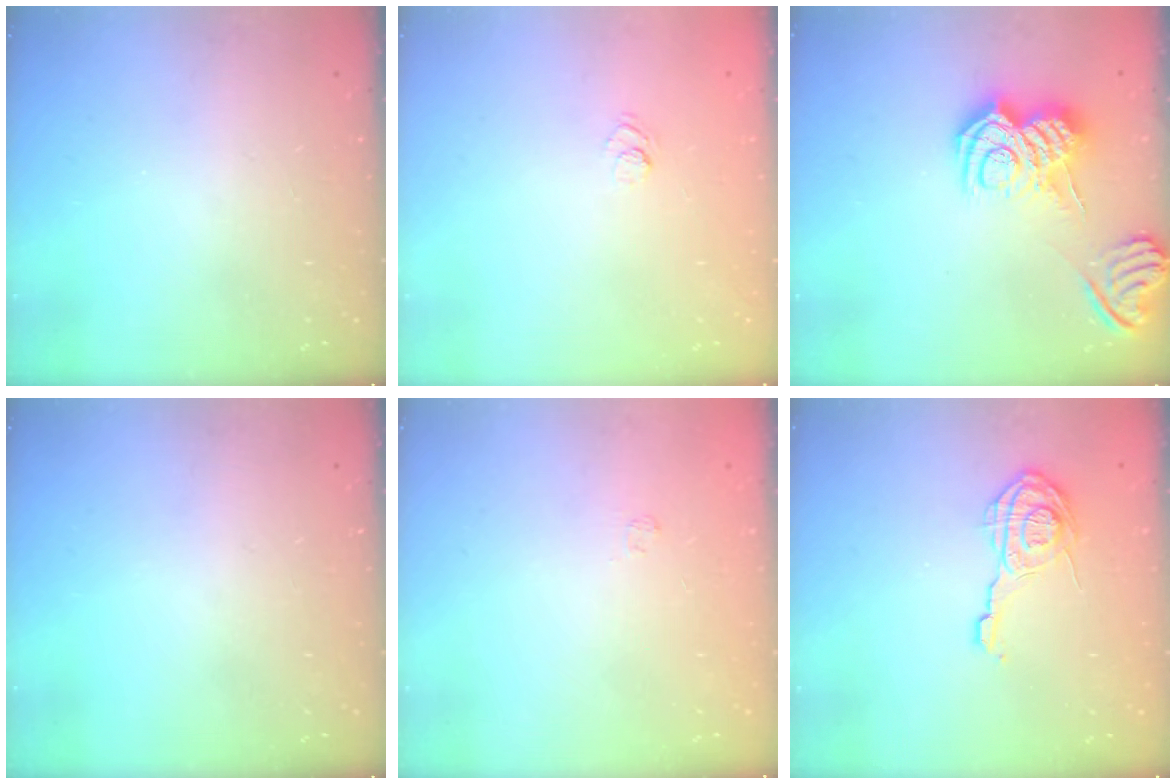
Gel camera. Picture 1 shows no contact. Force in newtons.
{"total": 3.6, "press": 3.4, "slide": 1.3}
{"total": 11.4, "press": 11.4, "slide": 0.6}
{"total": 0.0}
{"total": 1.7, "press": 1.2, "slide": 1.1}
{"total": 12.7, "press": 12.7, "slide": 1.0}